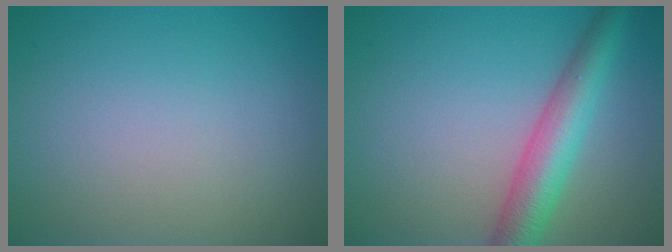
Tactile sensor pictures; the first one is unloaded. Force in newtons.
{"total": 5.2, "press": 5.2, "slide": 0.3}